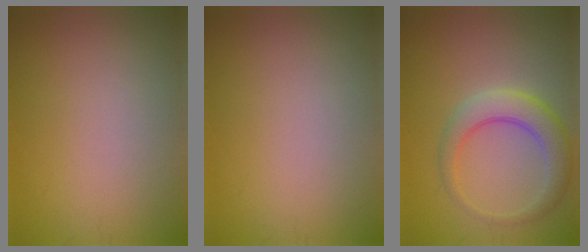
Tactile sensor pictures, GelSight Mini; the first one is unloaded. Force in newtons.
{"total": 0.0}
{"total": 4.3, "press": 4.3, "slide": 0.3}